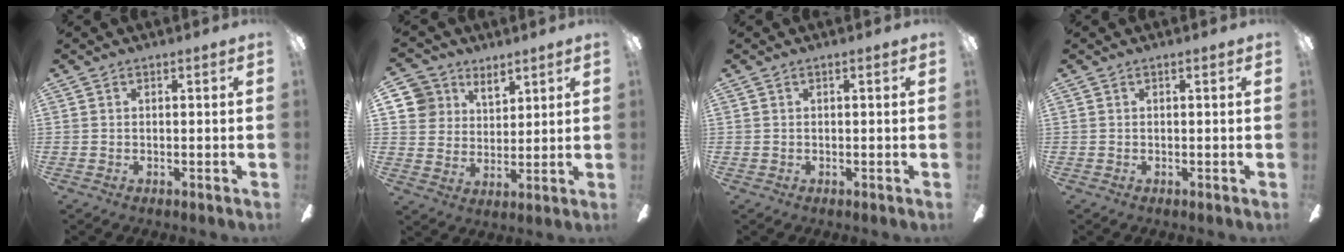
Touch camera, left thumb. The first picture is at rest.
{"total": 9.4, "force": [7.0, 6.2, 1.1], "torque": [-0.039, -0.039, 0.137]}
{"total": 0.5, "force": [0.1, 0.3, 0.4], "torque": [-0.008, 0.004, 0.000]}
{"total": 0.0}